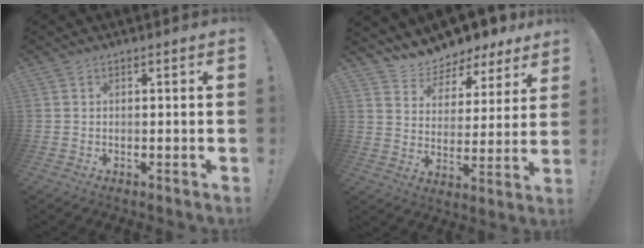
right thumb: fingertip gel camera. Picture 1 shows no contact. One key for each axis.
{"total": 9.2, "fx": 8.6, "fy": 3.0, "fz": 0.6, "tx": -0.027, "ty": -0.086, "tz": 0.156}